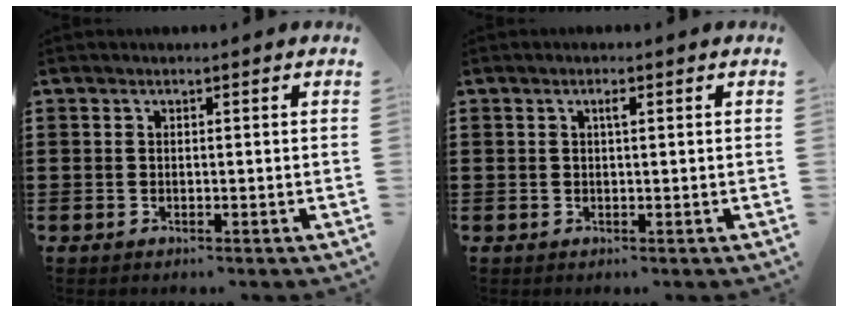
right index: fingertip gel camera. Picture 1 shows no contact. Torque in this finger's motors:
{"motor_torque": [0.23, -0.20, 0.00, 0.04]}